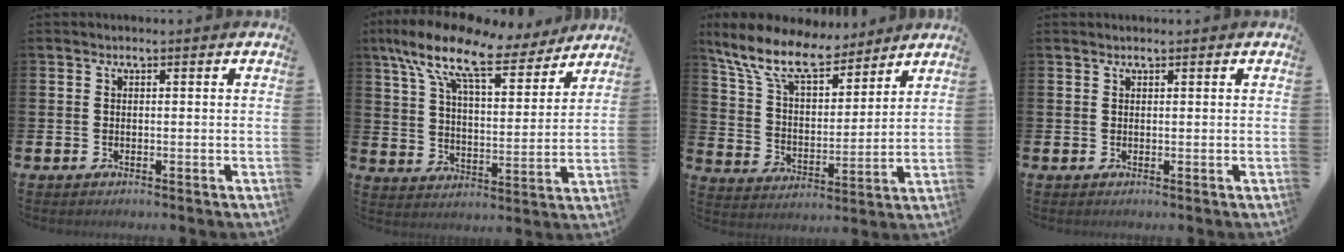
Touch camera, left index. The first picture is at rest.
{"total": 12.3, "force": [9.4, 4.0, 6.8], "torque": [-0.154, -0.051, 0.159]}
{"total": 10.7, "force": [9.1, 3.5, 4.4], "torque": [-0.125, -0.047, 0.164]}
{"total": 0.7, "force": [0.7, 0.1, 0.0], "torque": [0.005, -0.002, 0.012]}